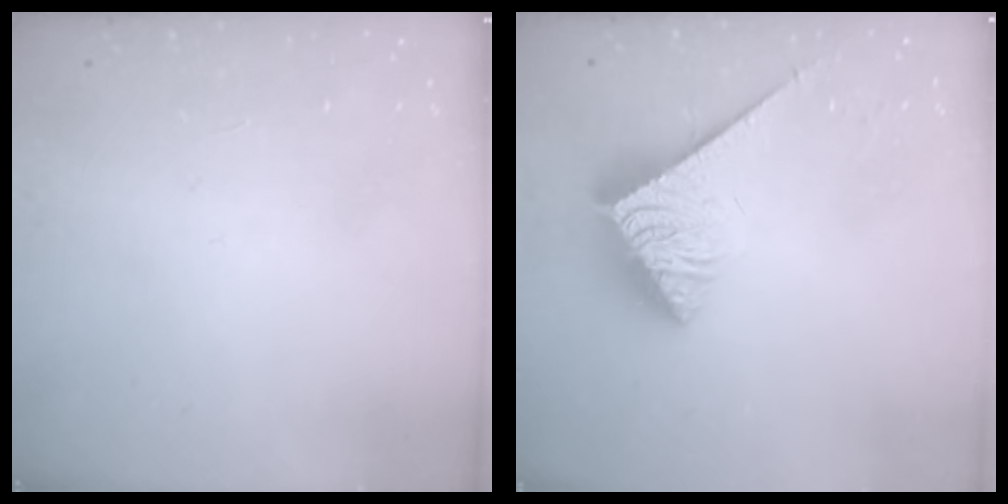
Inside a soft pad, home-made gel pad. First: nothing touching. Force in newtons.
{"total": 3.7, "press": 3.7, "slide": 0.4}